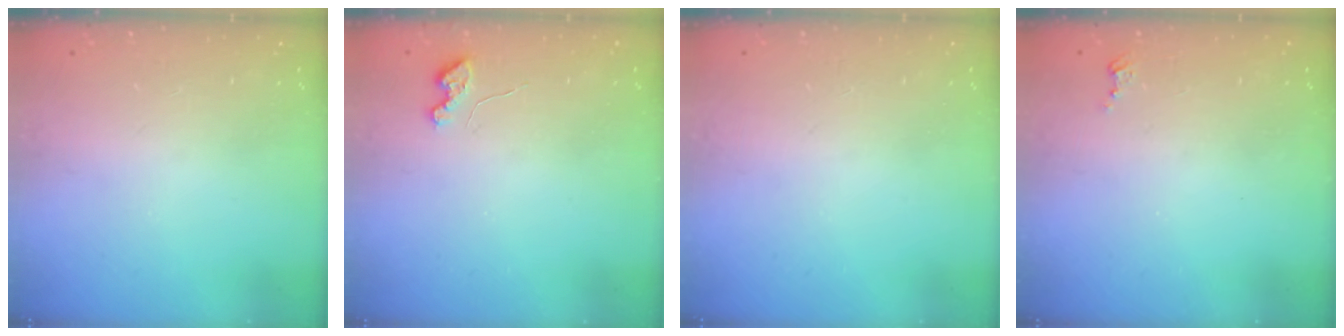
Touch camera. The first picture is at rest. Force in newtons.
{"total": 3.7, "press": 3.7, "slide": 0.5}
{"total": 0.0}
{"total": 2.4, "press": 2.4, "slide": 0.4}